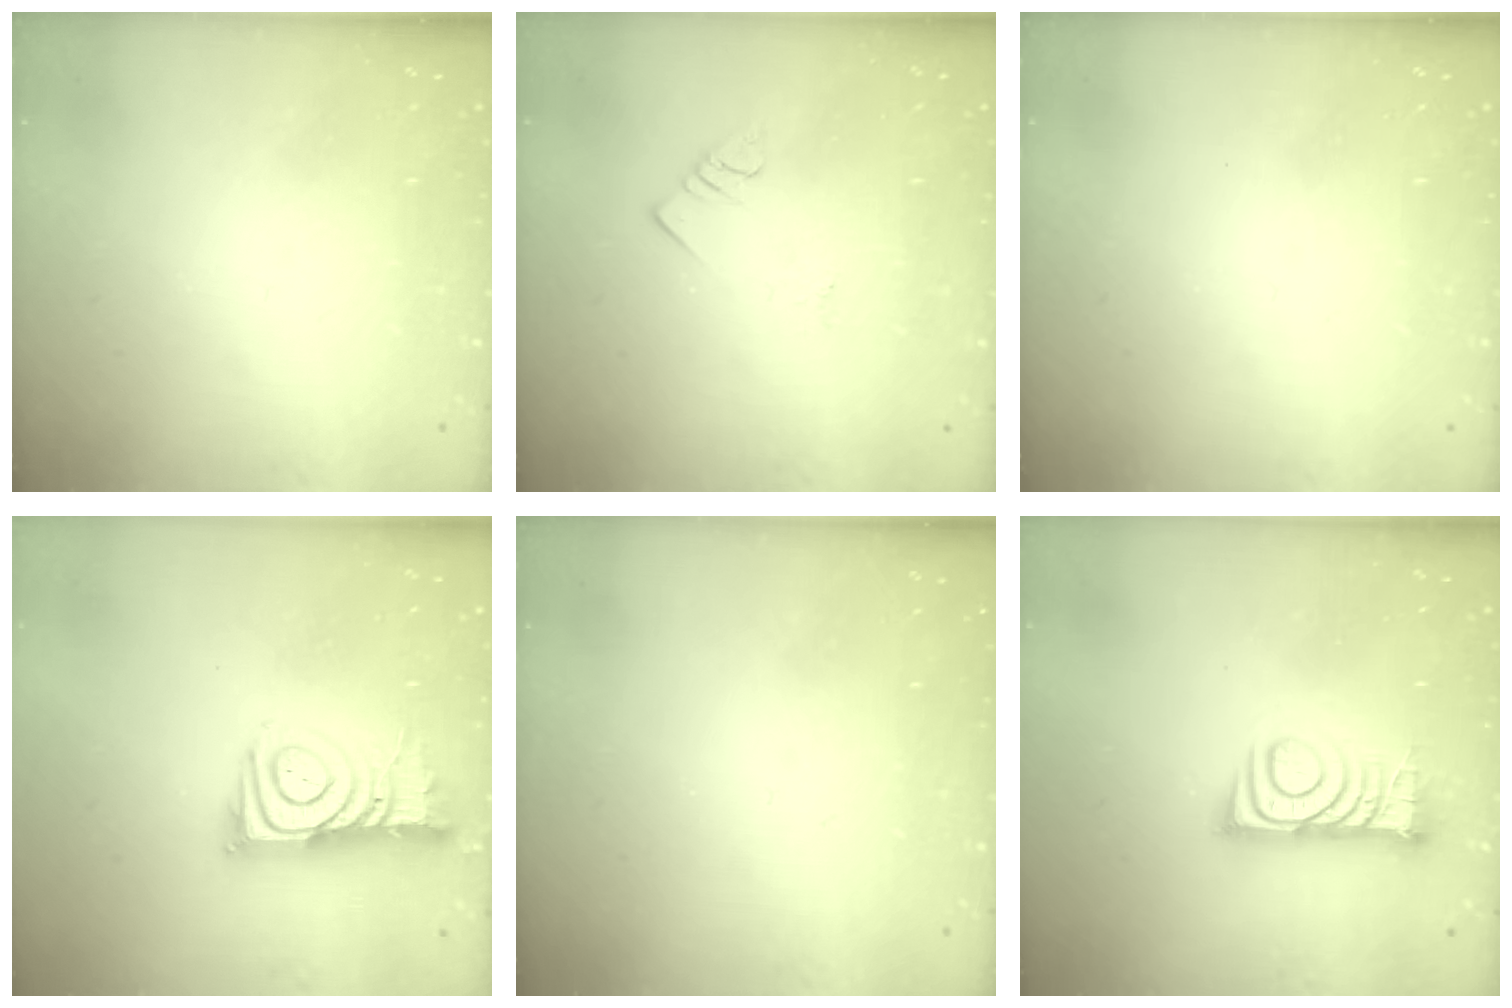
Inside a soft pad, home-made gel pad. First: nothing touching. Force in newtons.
{"total": 2.8, "press": 2.8, "slide": 0.4}
{"total": 0.0}
{"total": 11.8, "press": 11.8, "slide": 1.1}
{"total": 0.0}
{"total": 10.8, "press": 10.8, "slide": 0.9}